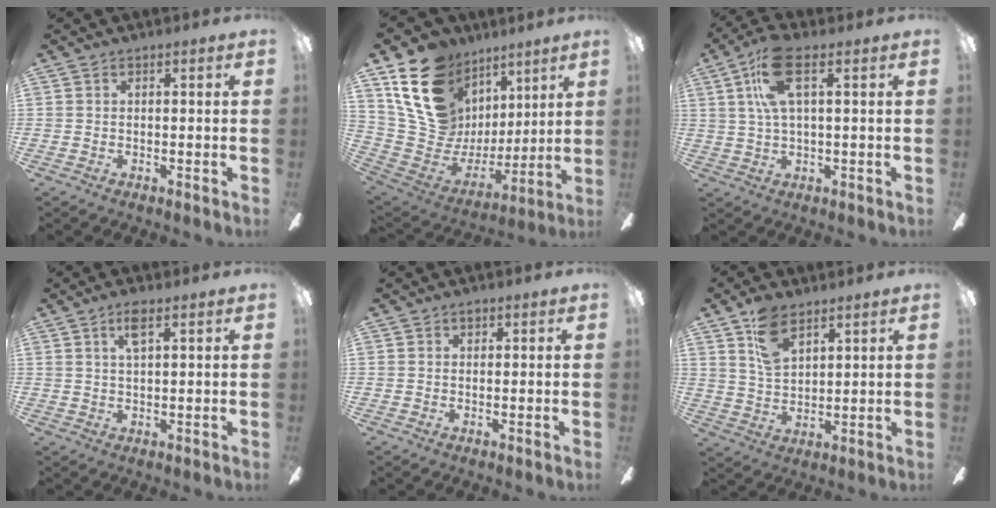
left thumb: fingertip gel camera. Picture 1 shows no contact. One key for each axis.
{"total": 20.2, "fx": 11.6, "fy": 14.0, "fz": 8.7, "tx": -0.181, "ty": -0.060, "tz": 0.231}
{"total": 12.4, "fx": 4.8, "fy": 5.1, "fz": 10.2, "tx": -0.197, "ty": 0.009, "tz": 0.087}
{"total": 4.5, "fx": 2.5, "fy": 1.4, "fz": 3.5, "tx": -0.070, "ty": 0.003, "tz": 0.039}
{"total": 1.3, "fx": 0.7, "fy": 1.0, "fz": 0.6, "tx": -0.005, "ty": 0.000, "tz": 0.011}
{"total": 9.5, "fx": 5.8, "fy": 5.1, "fz": 5.6, "tx": -0.107, "ty": -0.012, "tz": 0.109}